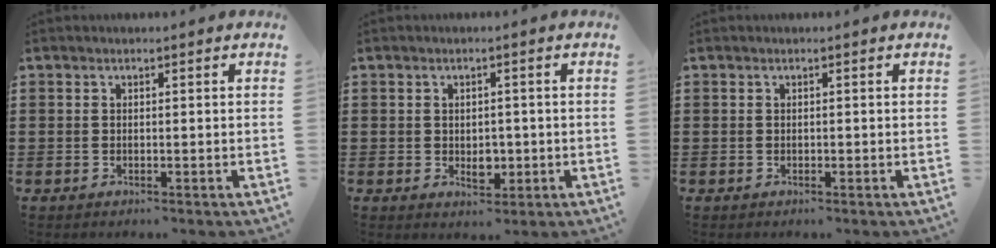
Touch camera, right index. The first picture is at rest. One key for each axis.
{"total": 3.0, "fx": -0.4, "fy": 1.9, "fz": 2.3, "tx": -0.035, "ty": 0.000, "tz": -0.008}
{"total": 0.0}